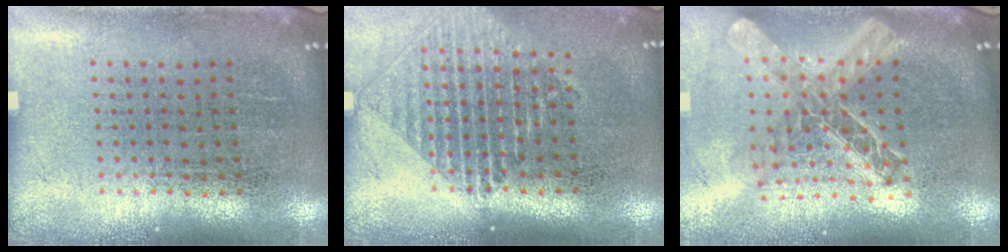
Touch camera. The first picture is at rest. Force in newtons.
{"total": 1.5, "press": 1.3, "slide": 0.7}
{"total": 2.1, "press": 1.7, "slide": 1.3}